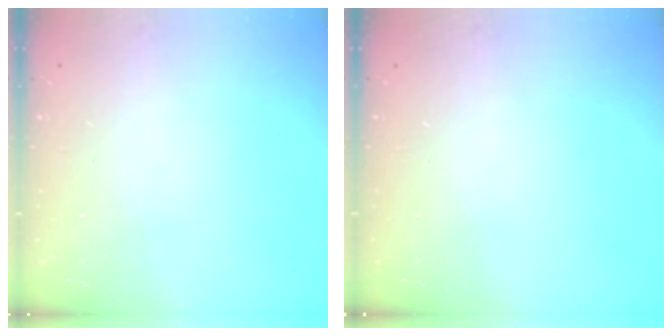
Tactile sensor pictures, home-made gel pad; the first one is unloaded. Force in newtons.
{"total": 0.0}